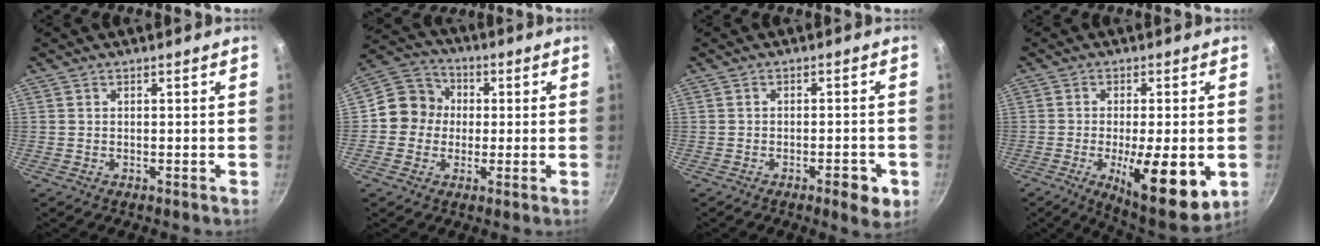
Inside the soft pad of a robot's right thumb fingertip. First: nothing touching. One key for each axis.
{"total": 9.8, "fx": -0.1, "fy": 9.1, "fz": 3.8, "tx": -0.040, "ty": 0.029, "tz": -0.015}
{"total": 4.9, "fx": -2.3, "fy": 1.5, "fz": 4.0, "tx": -0.048, "ty": 0.006, "tz": -0.029}
{"total": 15.2, "fx": -4.0, "fy": 4.9, "fz": 13.8, "tx": -0.193, "ty": -0.020, "tz": -0.046}